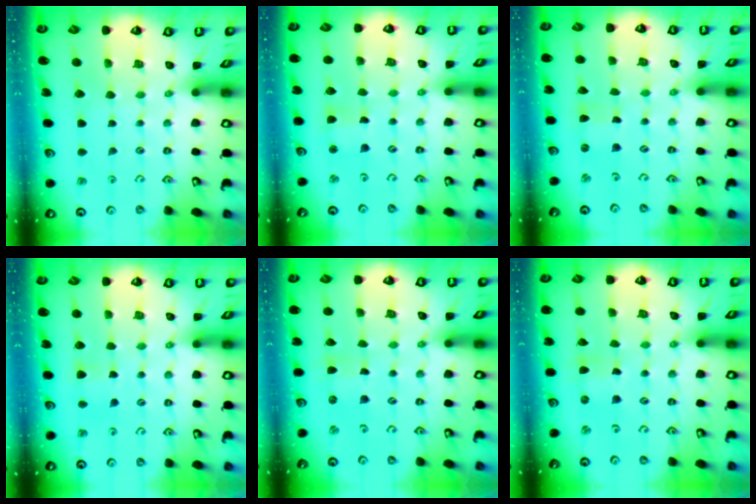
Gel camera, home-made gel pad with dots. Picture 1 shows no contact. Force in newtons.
{"total": 2.3, "press": 2.3, "slide": 0.5}
{"total": 0.0}
{"total": 3.9, "press": 3.9, "slide": 0.6}
{"total": 0.0}
{"total": 0.6, "press": 0.6, "slide": 0.1}